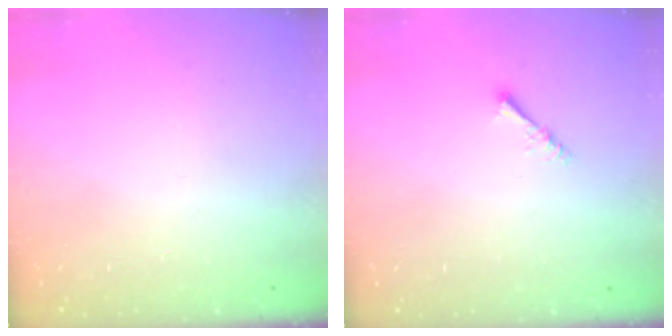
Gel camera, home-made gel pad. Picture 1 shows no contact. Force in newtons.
{"total": 1.6, "press": 1.5, "slide": 0.3}